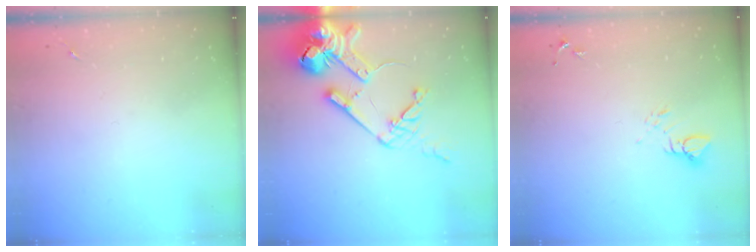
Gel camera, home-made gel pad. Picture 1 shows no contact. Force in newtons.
{"total": 23.3, "press": 23.1, "slide": 3.0}
{"total": 3.7, "press": 3.7, "slide": 0.1}